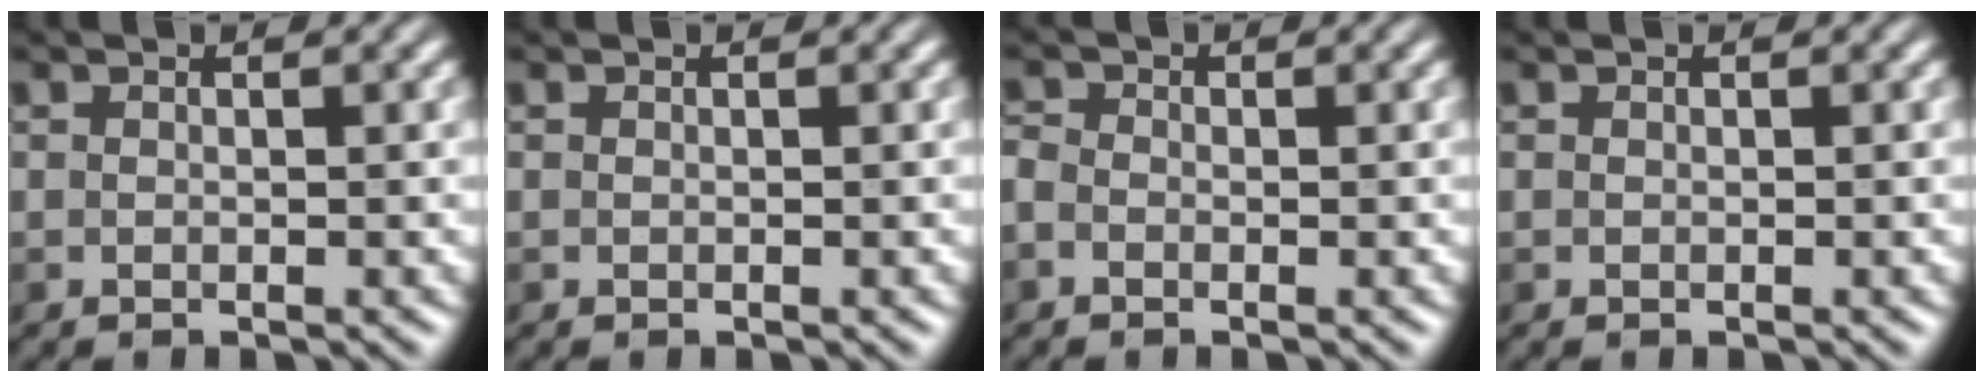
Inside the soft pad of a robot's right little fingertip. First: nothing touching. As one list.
[{"total": 0.0}, {"total": 1.2, "force": [-0.6, 0.8, 0.6], "torque": [-0.015, -0.001, -0.014]}, {"total": 0.0}]